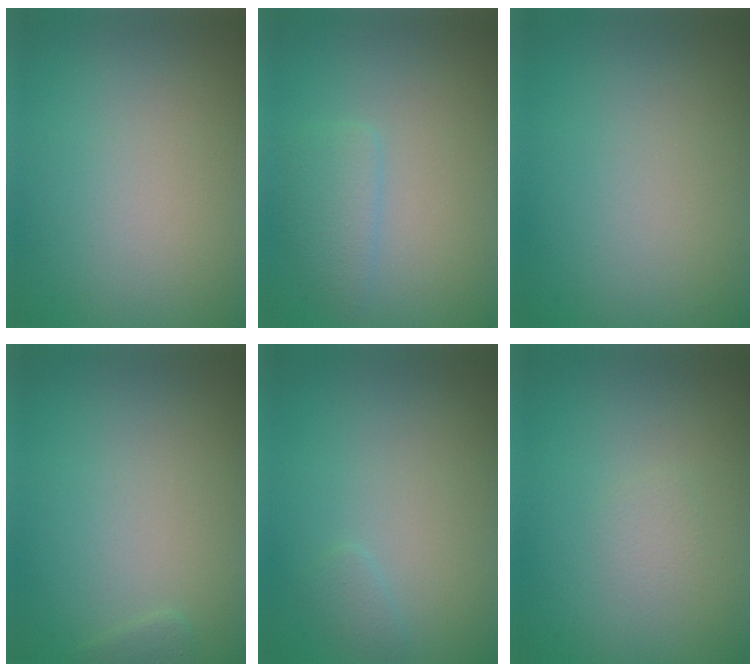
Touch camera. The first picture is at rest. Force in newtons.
{"total": 1.9, "press": 1.9, "slide": 0.1}
{"total": 0.0}
{"total": 0.6, "press": 0.6, "slide": 0.1}
{"total": 0.8, "press": 0.8, "slide": 0.1}
{"total": 0.7, "press": 0.7, "slide": 0.0}